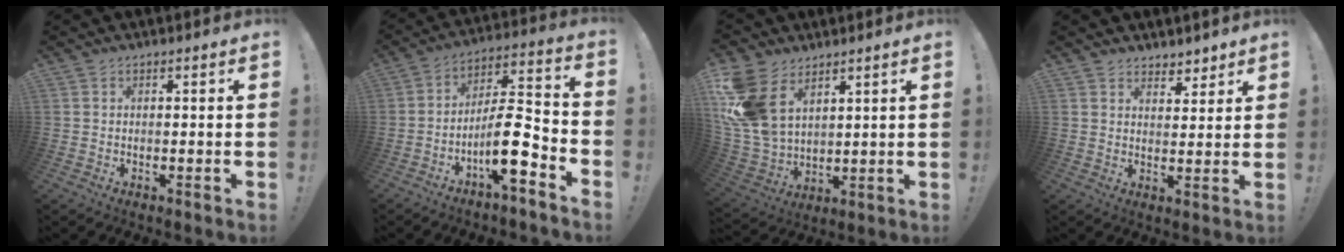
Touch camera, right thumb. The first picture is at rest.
{"total": 13.9, "force": [-6.2, 3.5, 11.9], "torque": [-0.203, 0.027, -0.099]}
{"total": 16.6, "force": [7.0, 11.3, 9.9], "torque": [-0.211, -0.038, 0.138]}
{"total": 4.8, "force": [4.0, 2.6, 0.5], "torque": [0.002, -0.030, 0.074]}